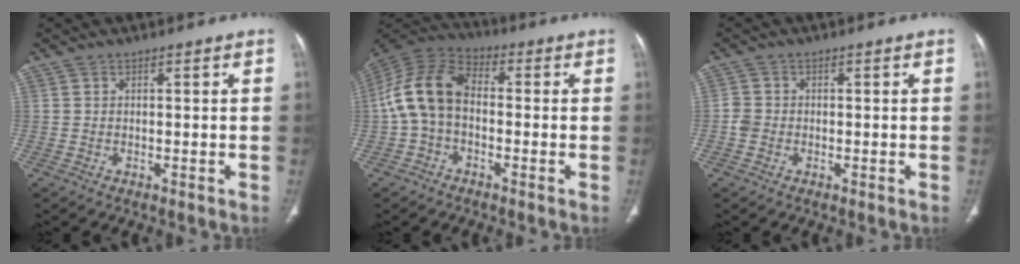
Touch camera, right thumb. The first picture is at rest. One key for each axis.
{"total": 11.8, "fx": -0.9, "fy": 7.7, "fz": 8.8, "tx": -0.174, "ty": 0.036, "tz": -0.029}
{"total": 2.1, "fx": -0.6, "fy": 1.8, "fz": 0.9, "tx": -0.013, "ty": 0.006, "tz": -0.015}